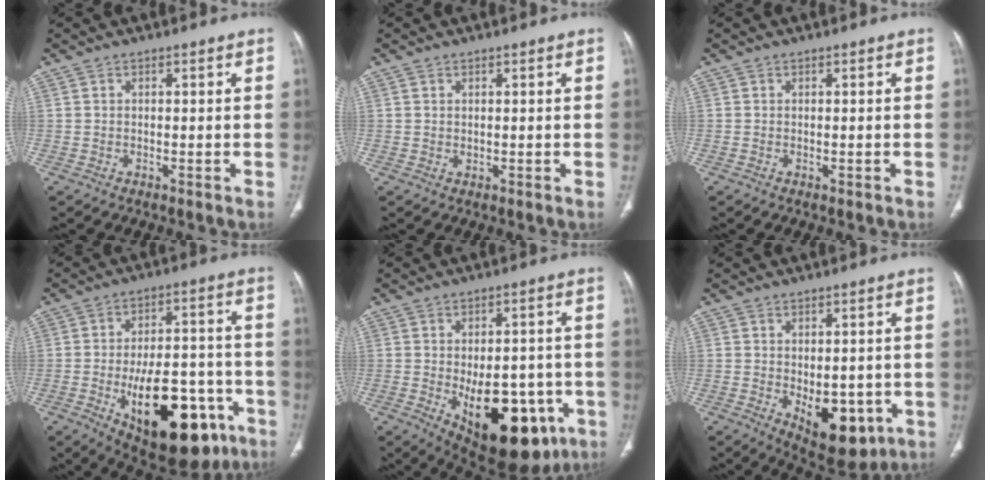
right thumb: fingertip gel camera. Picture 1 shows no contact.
{"total": 0.5, "force": [0.3, 0.4, 0.2], "torque": [-0.001, -0.003, 0.006]}
{"total": 0.0}
{"total": 24.3, "force": [-9.7, 11.8, 18.9], "torque": [-0.239, 0.038, -0.122]}
{"total": 20.8, "force": [-6.8, 11.1, 16.3], "torque": [-0.184, 0.013, -0.067]}
{"total": 11.7, "force": [-3.4, 6.5, 9.1], "torque": [-0.094, 0.002, -0.028]}